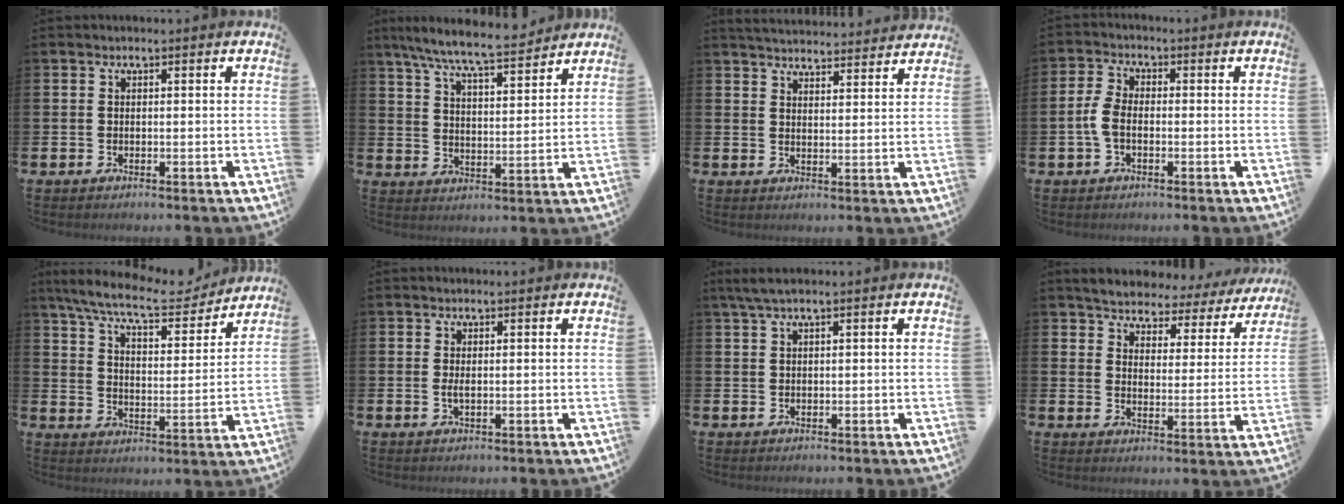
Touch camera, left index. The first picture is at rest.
{"total": 8.4, "force": [7.8, 0.5, 3.2], "torque": [-0.093, -0.041, 0.140]}
{"total": 4.7, "force": [4.7, 0.4, 0.1], "torque": [-0.008, -0.033, 0.083]}
{"total": 3.8, "force": [-0.9, 2.2, 3.1], "torque": [-0.063, 0.006, -0.017]}
{"total": 9.5, "force": [8.5, 1.6, 3.9], "torque": [-0.107, -0.048, 0.147]}
{"total": 1.1, "force": [0.0, 0.2, 1.0], "torque": [-0.019, 0.000, 0.000]}
{"total": 2.0, "force": [1.2, 0.0, 1.6], "torque": [-0.040, 0.005, 0.023]}
{"total": 4.0, "force": [3.9, 1.0, 0.3], "torque": [-0.037, -0.032, 0.060]}